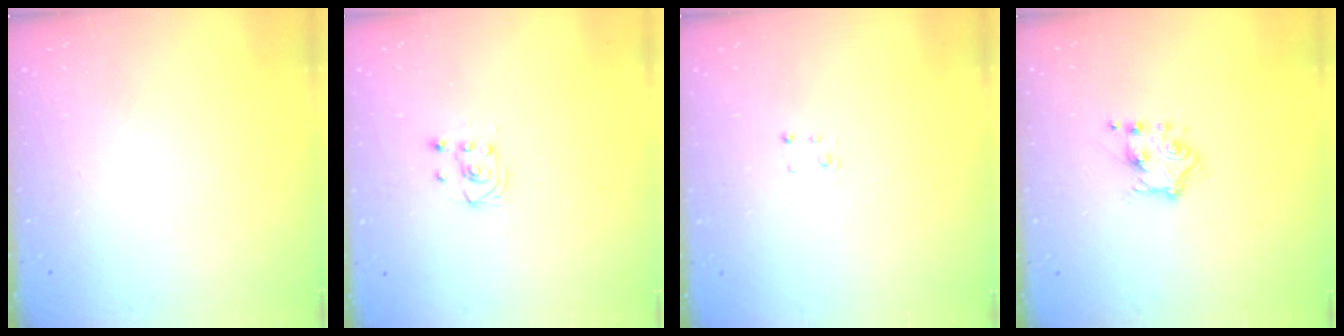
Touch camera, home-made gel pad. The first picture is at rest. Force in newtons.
{"total": 2.6, "press": 2.4, "slide": 1.0}
{"total": 2.0, "press": 2.0, "slide": 0.2}
{"total": 5.6, "press": 5.6, "slide": 0.8}